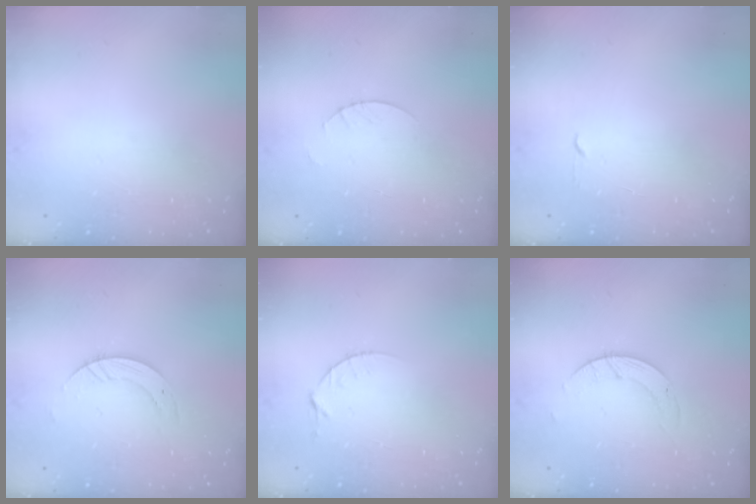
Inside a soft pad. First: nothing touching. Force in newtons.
{"total": 1.8, "press": 1.8, "slide": 0.2}
{"total": 2.3, "press": 2.2, "slide": 0.3}
{"total": 3.9, "press": 3.9, "slide": 0.1}
{"total": 3.8, "press": 3.7, "slide": 0.5}
{"total": 2.8, "press": 2.8, "slide": 0.3}